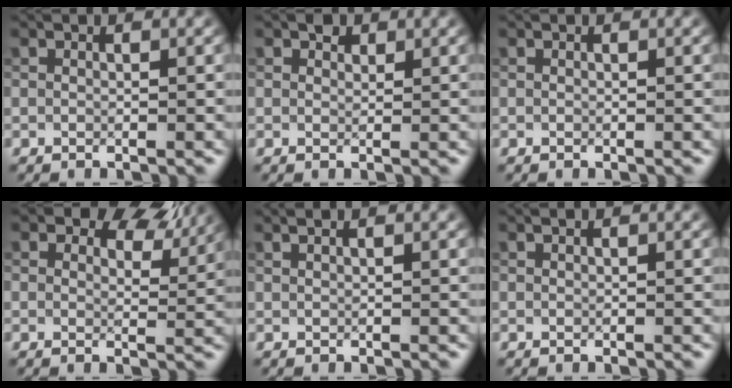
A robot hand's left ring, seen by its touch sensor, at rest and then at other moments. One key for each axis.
{"total": 0.9, "fx": 0.8, "fy": 0.5, "fz": 0.1, "tx": 0.000, "ty": 0.000, "tz": 0.012}
{"total": 0.0}
{"total": 6.2, "fx": 4.5, "fy": 2.8, "fz": 3.2, "tx": -0.048, "ty": 0.003, "tz": 0.056}
{"total": 0.5, "fx": 0.4, "fy": -0.2, "fz": 0.2, "tx": -0.010, "ty": -0.002, "tz": 0.008}
{"total": 0.0}